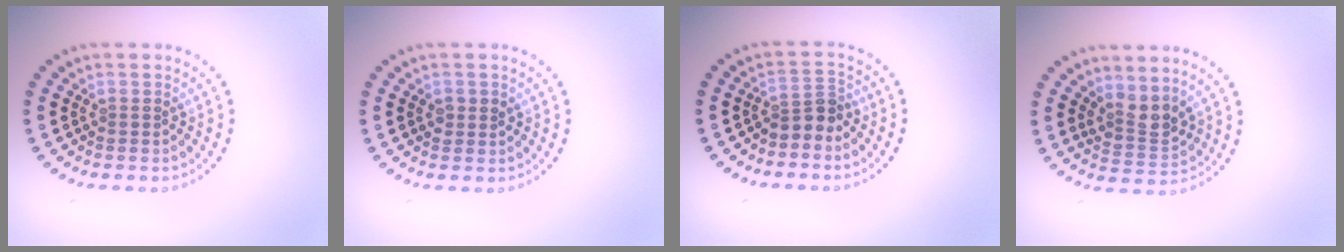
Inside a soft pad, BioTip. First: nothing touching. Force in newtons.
{"total": 1.4, "press": 1.4, "slide": 0.2}
{"total": 2.4, "press": 1.8, "slide": 1.6}
{"total": 2.6, "press": 2.0, "slide": 1.6}